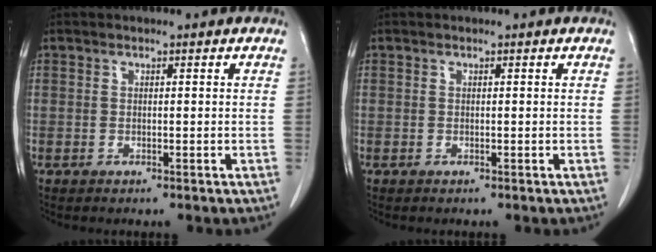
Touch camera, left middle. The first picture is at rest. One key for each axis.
{"total": 0.0}